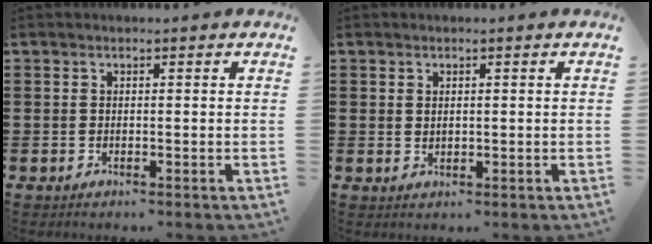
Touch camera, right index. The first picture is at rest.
{"total": 0.9, "force": [0.5, 0.6, 0.5], "torque": [-0.010, 0.004, 0.010]}